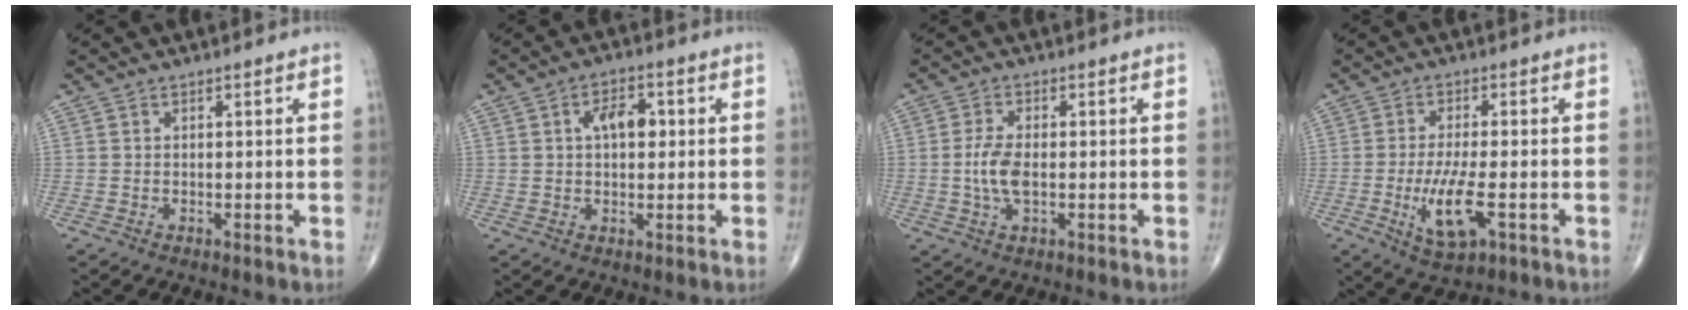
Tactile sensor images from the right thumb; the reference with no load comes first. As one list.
[{"total": 6.0, "force": [1.2, 3.4, 4.8], "torque": [-0.065, 0.008, 0.015]}, {"total": 5.5, "force": [-0.5, 2.5, 4.9], "torque": [-0.105, 0.001, -0.013]}, {"total": 8.6, "force": [-2.5, 2.7, 7.7], "torque": [-0.151, -0.007, -0.040]}]